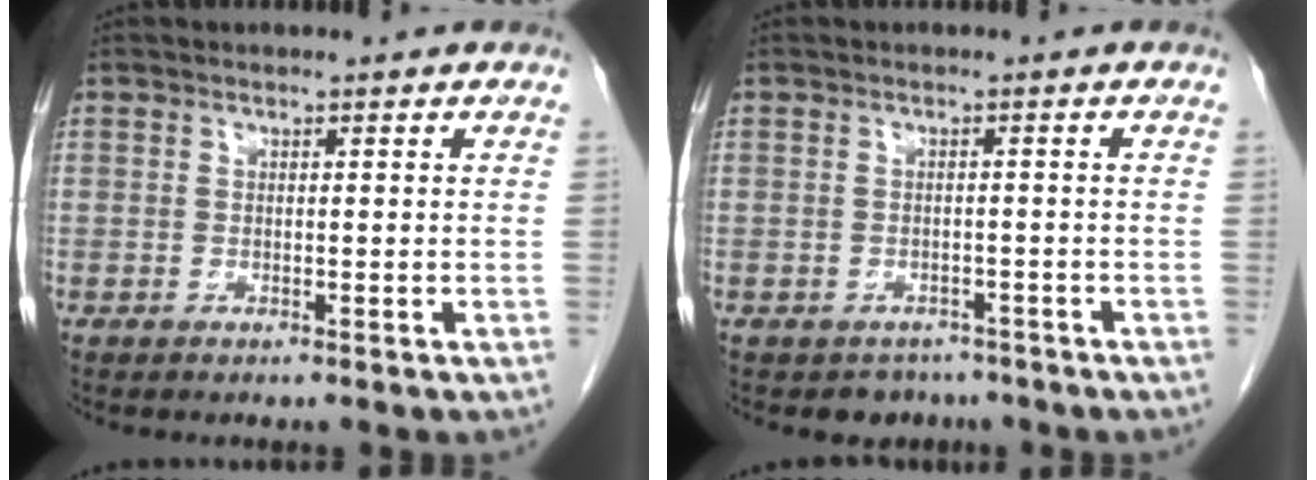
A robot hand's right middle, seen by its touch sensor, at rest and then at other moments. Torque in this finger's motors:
{"motor_torque": [0.03, -0.02, -0.03, 0.00]}